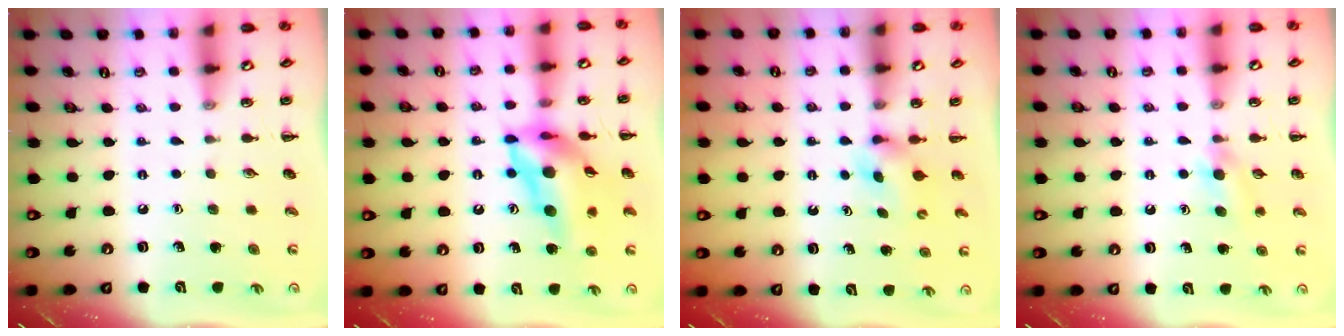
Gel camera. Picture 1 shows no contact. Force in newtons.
{"total": 15.6, "press": 14.8, "slide": 5.0}
{"total": 2.9, "press": 2.6, "slide": 1.3}
{"total": 5.9, "press": 5.6, "slide": 1.9}